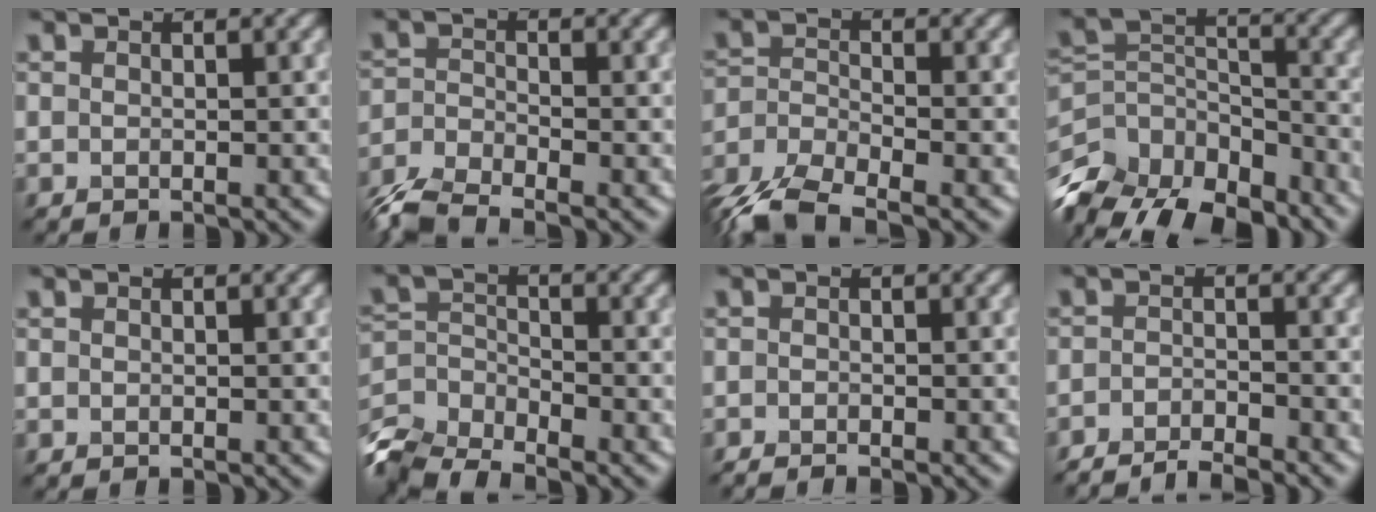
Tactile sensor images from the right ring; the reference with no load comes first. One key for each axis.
{"total": 5.1, "fx": -4.2, "fy": 1.5, "fz": 2.3, "tx": -0.049, "ty": -0.010, "tz": -0.091}
{"total": 6.8, "fx": -5.2, "fy": 2.5, "fz": 3.7, "tx": -0.077, "ty": -0.009, "tz": -0.111}
{"total": 11.7, "fx": -8.8, "fy": 5.6, "fz": 5.2, "tx": -0.113, "ty": -0.001, "tz": -0.149}
{"total": 0.0}
{"total": 7.1, "fx": -6.3, "fy": 2.4, "fz": 2.2, "tx": -0.039, "ty": -0.012, "tz": -0.124}
{"total": 1.3, "fx": -1.2, "fy": 0.0, "fz": 0.5, "tx": -0.014, "ty": -0.003, "tz": -0.025}
{"total": 3.6, "fx": -3.3, "fy": 0.4, "fz": 1.4, "tx": -0.022, "ty": -0.001, "tz": -0.063}